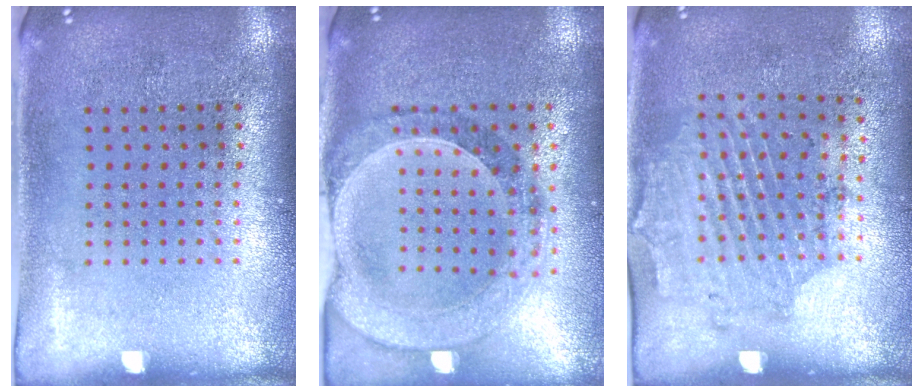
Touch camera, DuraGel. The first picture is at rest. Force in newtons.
{"total": 1.5, "press": 1.4, "slide": 0.3}
{"total": 1.7, "press": 1.2, "slide": 1.2}